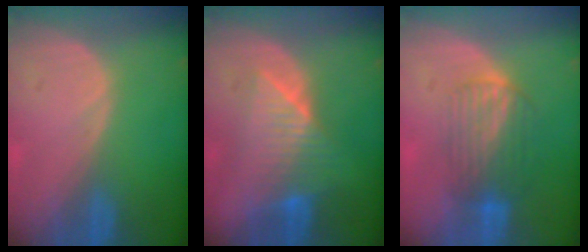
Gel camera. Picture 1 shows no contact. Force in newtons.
{"total": 7.3, "press": 7.2, "slide": 1.5}
{"total": 6.7, "press": 6.1, "slide": 2.8}